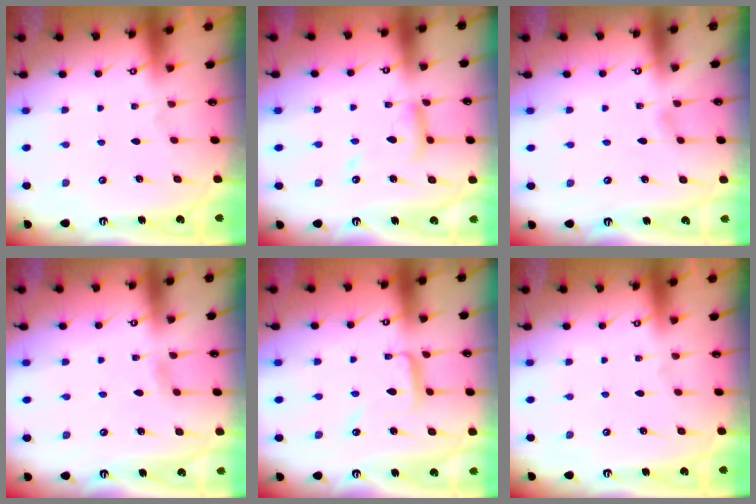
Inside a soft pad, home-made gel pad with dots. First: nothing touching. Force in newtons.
{"total": 11.1, "press": 11.1, "slide": 1.1}
{"total": 1.7, "press": 1.6, "slide": 0.2}
{"total": 2.6, "press": 2.6, "slide": 0.3}
{"total": 7.6, "press": 7.6, "slide": 0.5}
{"total": 0.0}